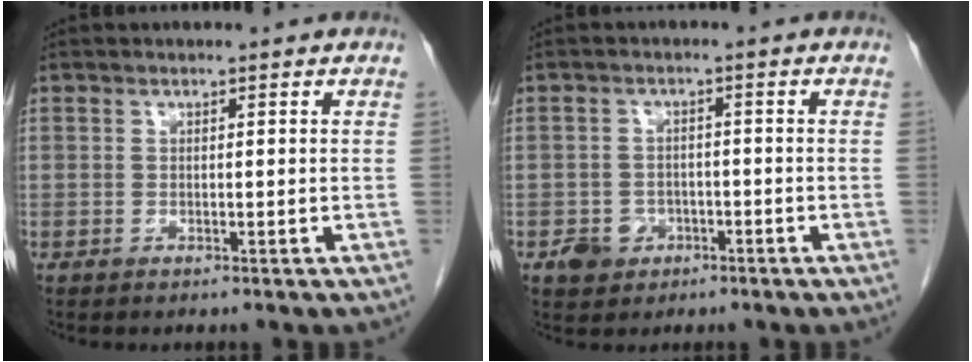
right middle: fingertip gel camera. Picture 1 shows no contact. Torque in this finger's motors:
{"motor_torque": [0.66, -0.32, 0.00, 0.00]}